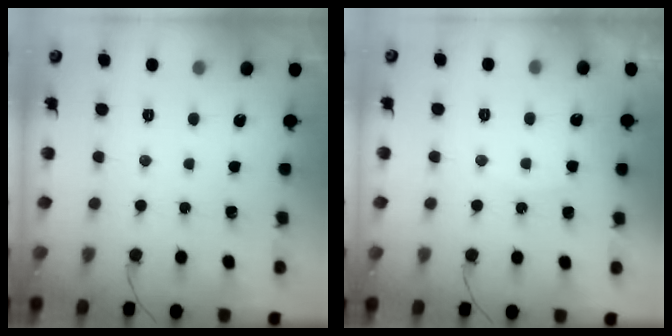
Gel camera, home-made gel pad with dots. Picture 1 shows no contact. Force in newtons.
{"total": 4.7, "press": 4.7, "slide": 0.4}